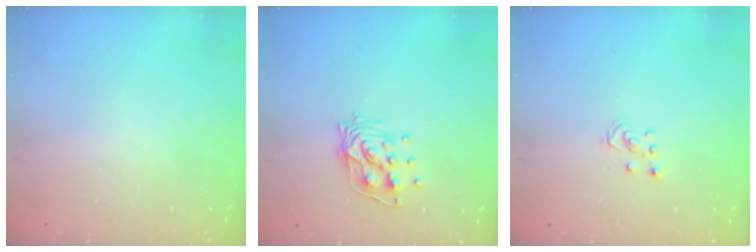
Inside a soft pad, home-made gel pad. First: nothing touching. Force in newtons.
{"total": 11.1, "press": 11.1, "slide": 1.4}
{"total": 2.5, "press": 2.5, "slide": 0.2}